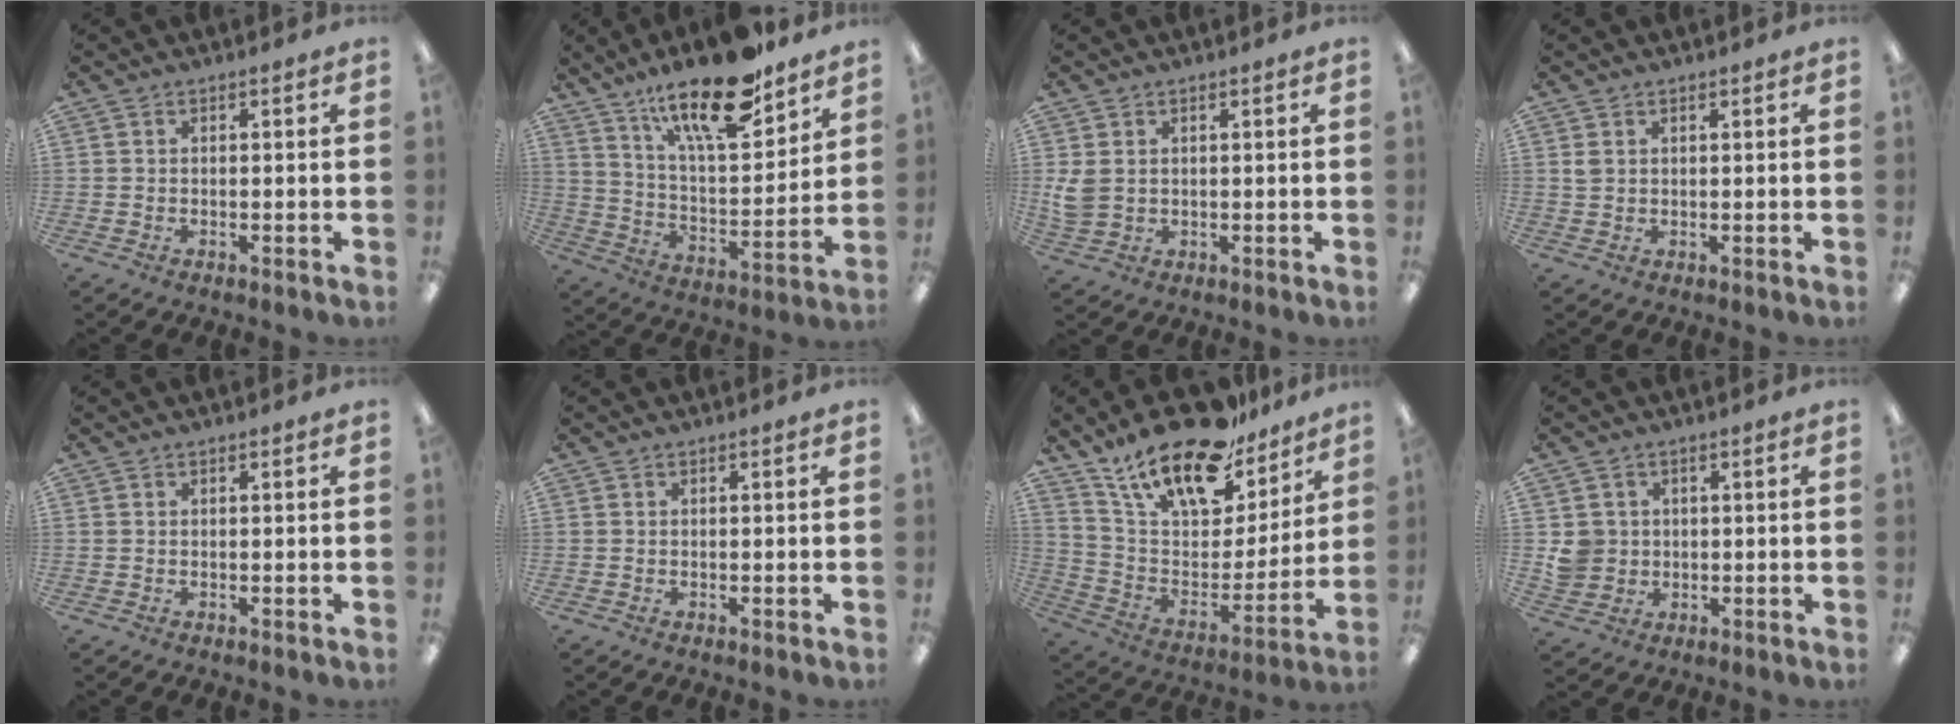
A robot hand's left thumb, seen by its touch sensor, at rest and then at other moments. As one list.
[{"total": 20.3, "force": [14.6, 6.4, 12.6], "torque": [-0.210, -0.088, 0.244]}, {"total": 4.2, "force": [1.2, 3.3, 2.3], "torque": [-0.044, 0.001, 0.024]}, {"total": 1.6, "force": [0.8, 1.1, 0.8], "torque": [-0.017, 0.003, 0.015]}, {"total": 0.0}, {"total": 0.0}, {"total": 22.2, "force": [16.9, 9.1, 11.1], "torque": [-0.194, -0.110, 0.298]}, {"total": 5.1, "force": [0.8, 4.9, 1.2], "torque": [-0.017, 0.007, 0.016]}]